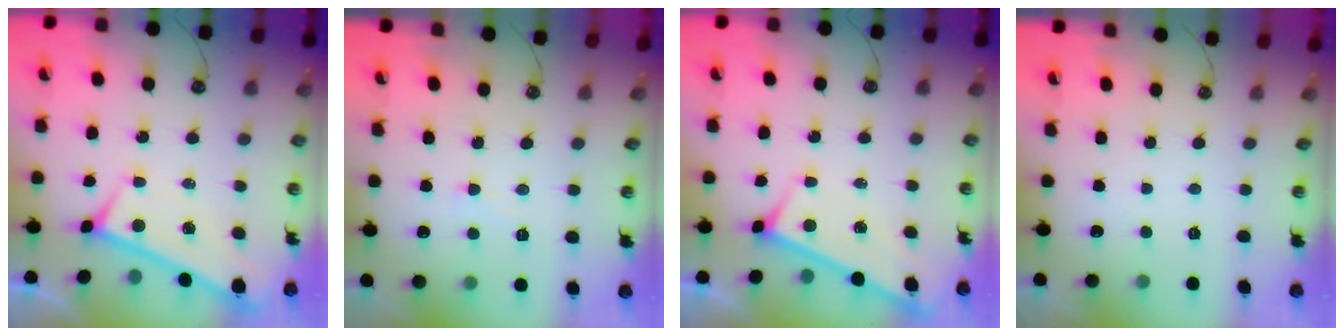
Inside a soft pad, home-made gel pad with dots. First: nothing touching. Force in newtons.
{"total": 3.1, "press": 3.0, "slide": 0.4}
{"total": 2.9, "press": 2.9, "slide": 0.3}
{"total": 0.0}